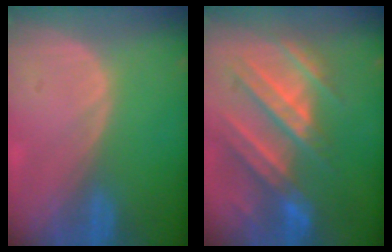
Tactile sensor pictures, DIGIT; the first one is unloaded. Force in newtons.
{"total": 10.2, "press": 9.5, "slide": 3.8}